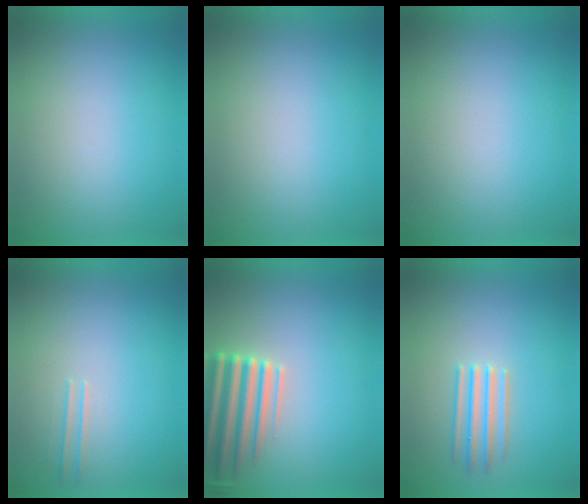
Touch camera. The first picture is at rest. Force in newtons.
{"total": 1.0}
{"total": 0.0}
{"total": 1.5}
{"total": 6.0}
{"total": 2.9}